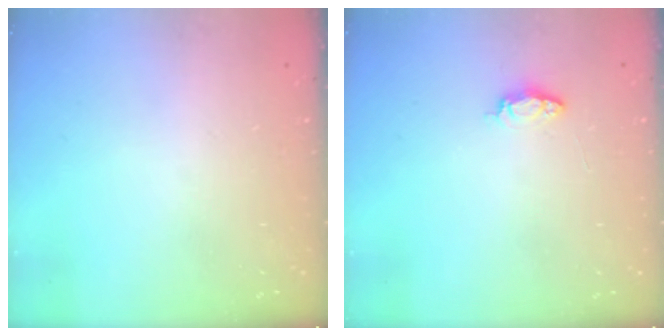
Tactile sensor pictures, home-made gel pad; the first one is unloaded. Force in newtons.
{"total": 3.7, "press": 3.6, "slide": 0.4}